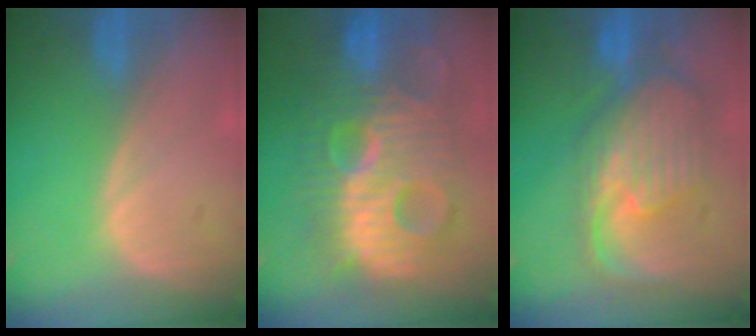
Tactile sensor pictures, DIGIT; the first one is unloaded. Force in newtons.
{"total": 13.6, "press": 13.5, "slide": 1.2}
{"total": 10.5, "press": 9.4, "slide": 4.7}